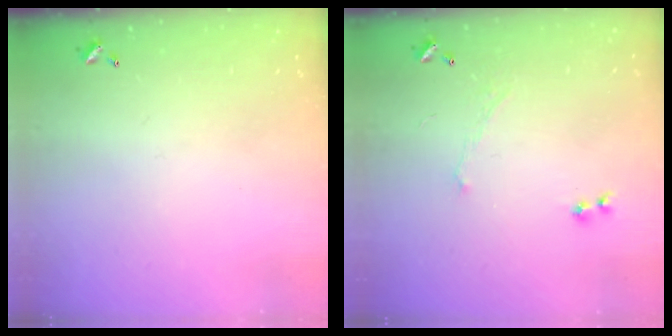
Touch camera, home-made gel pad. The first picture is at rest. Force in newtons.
{"total": 1.2, "press": 1.0, "slide": 0.8}